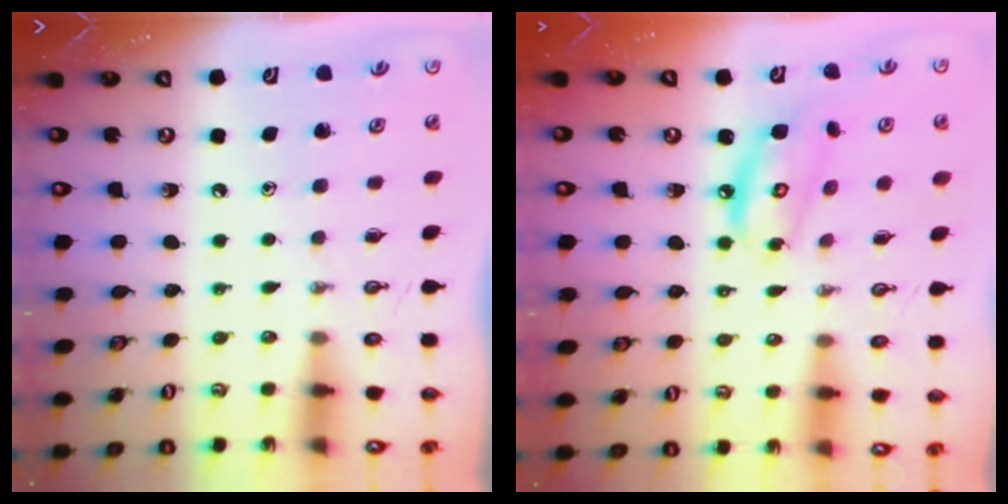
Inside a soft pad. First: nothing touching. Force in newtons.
{"total": 8.3, "press": 8.3, "slide": 0.7}